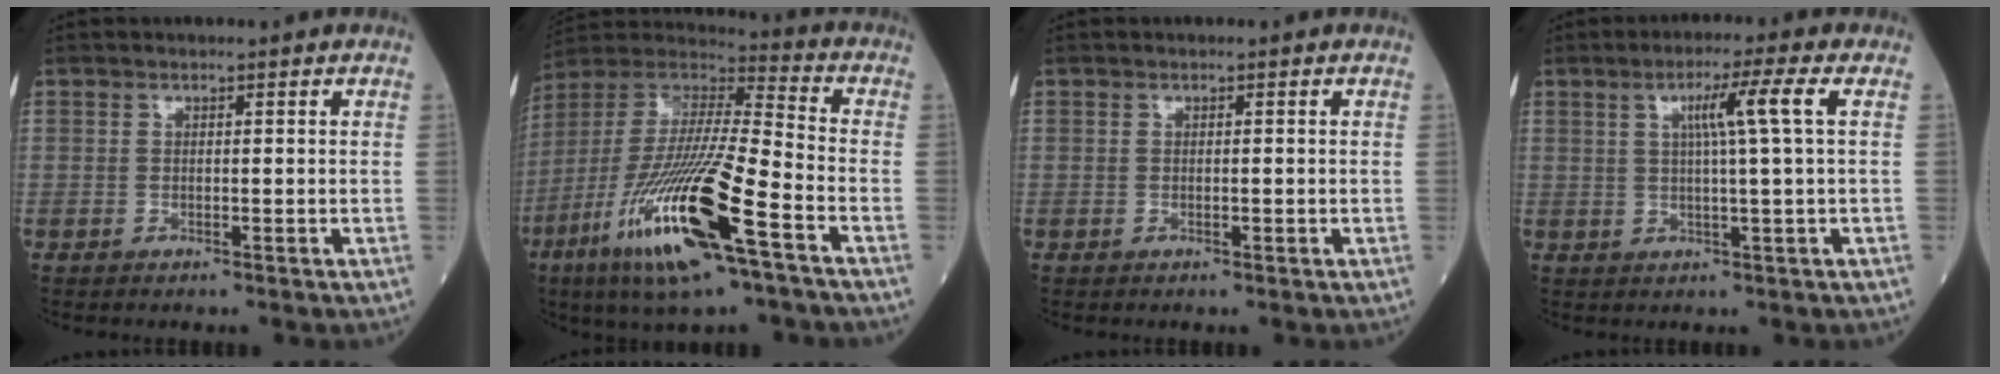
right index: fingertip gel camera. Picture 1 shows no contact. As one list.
[{"total": 22.2, "force": [-10.2, 2.2, 19.6], "torque": [-0.422, -0.050, -0.193]}, {"total": 0.0}, {"total": 5.7, "force": [1.5, -1.3, 5.3], "torque": [-0.095, 0.007, 0.028]}]